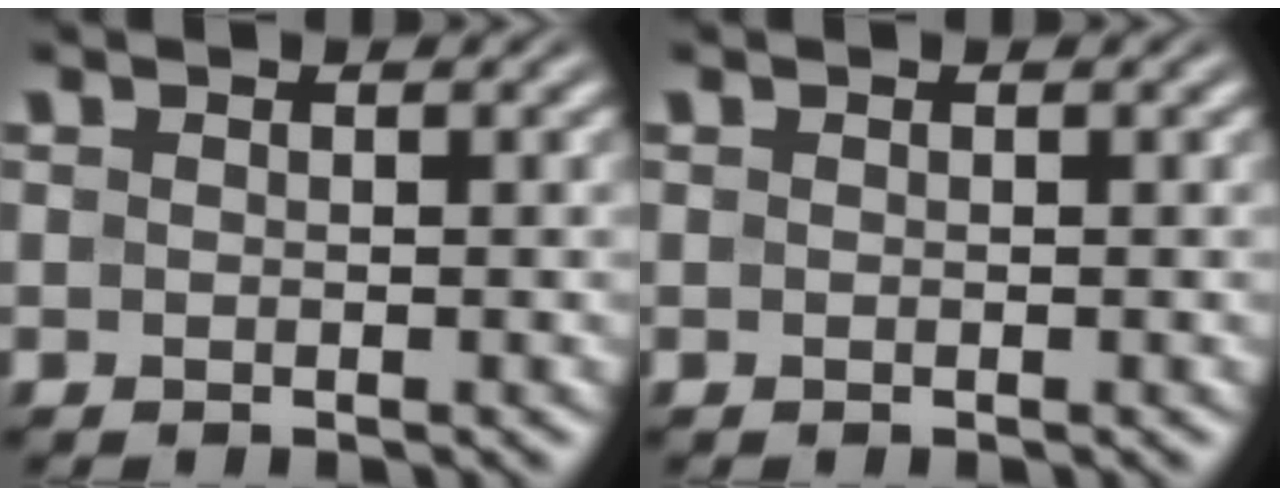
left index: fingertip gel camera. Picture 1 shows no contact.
{"total": 0.0}